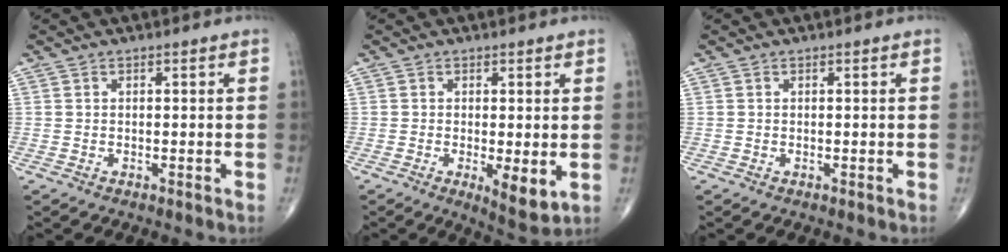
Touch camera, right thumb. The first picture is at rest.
{"total": 5.8, "force": [-1.1, 2.0, 5.4], "torque": [-0.085, -0.020, -0.014]}
{"total": 0.0}